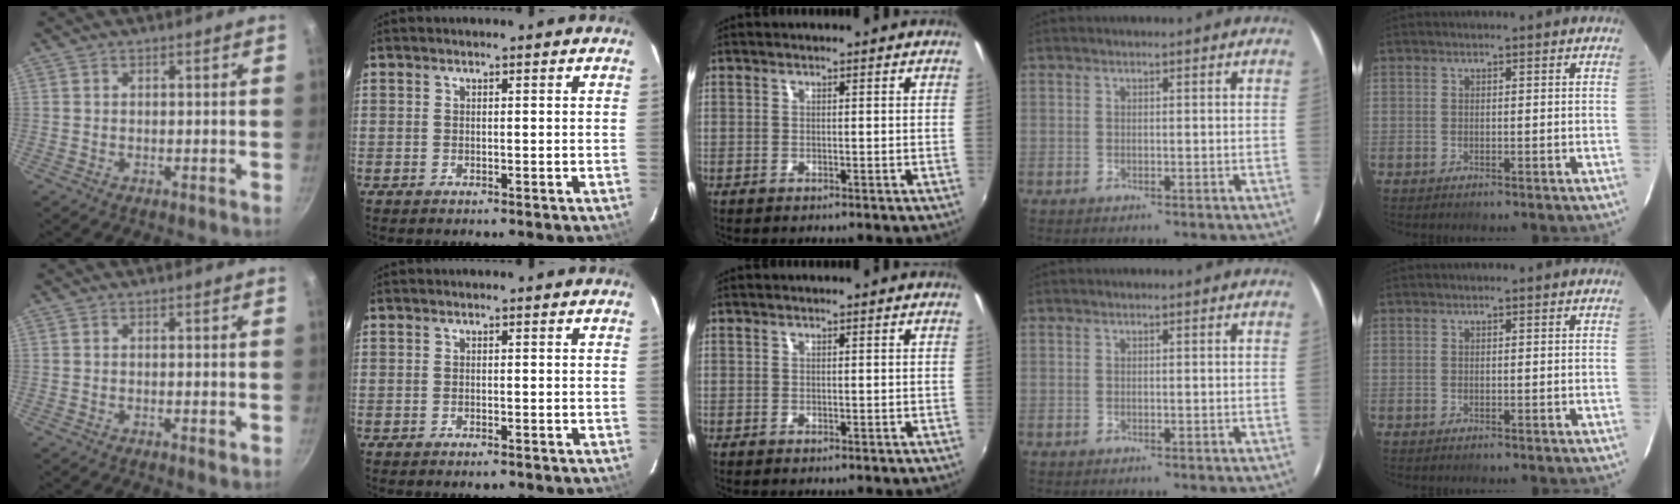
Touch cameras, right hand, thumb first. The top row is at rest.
{"thumb": {"total": 0.9, "force": [-0.3, 0.3, 0.8], "torque": [-0.015, -0.001, -0.006]}, "index": {"total": 0.9, "force": [-0.7, 0.3, 0.4], "torque": [-0.010, -0.001, -0.013]}}